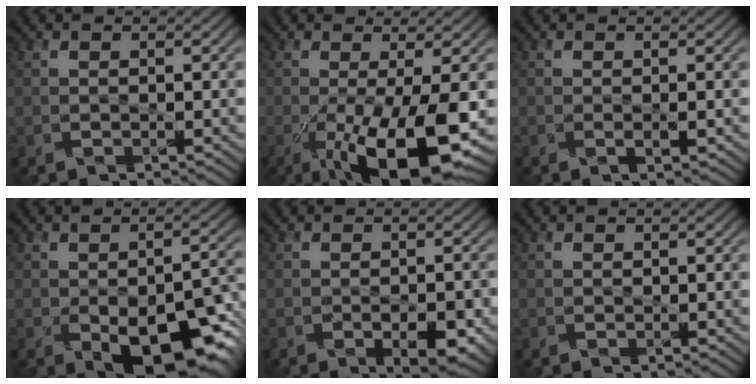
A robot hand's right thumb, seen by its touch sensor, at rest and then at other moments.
{"total": 12.3, "force": [-4.0, 3.1, 11.2], "torque": [-0.178, -0.017, -0.056]}
{"total": 0.9, "force": [-0.3, 0.0, 0.9], "torque": [-0.014, -0.001, -0.007]}
{"total": 13.0, "force": [-5.4, 6.2, 10.0], "torque": [-0.137, -0.024, -0.080]}
{"total": 4.4, "force": [-2.0, 1.8, 3.5], "torque": [-0.049, -0.006, -0.029]}
{"total": 0.0}